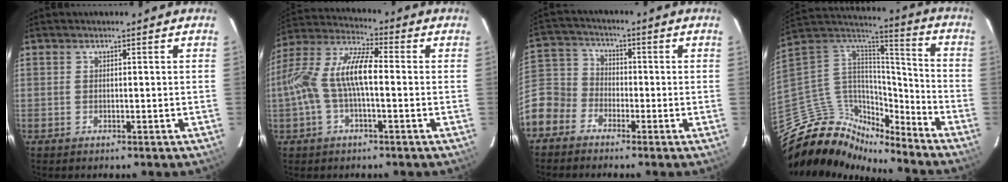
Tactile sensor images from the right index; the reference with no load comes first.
{"total": 12.7, "force": [-1.1, 4.2, 11.9], "torque": [-0.246, 0.016, -0.025]}
{"total": 9.6, "force": [-5.1, 7.8, 2.3], "torque": [-0.068, 0.033, -0.114]}
{"total": 14.3, "force": [-13.1, 5.2, 2.5], "torque": [-0.068, 0.045, -0.256]}